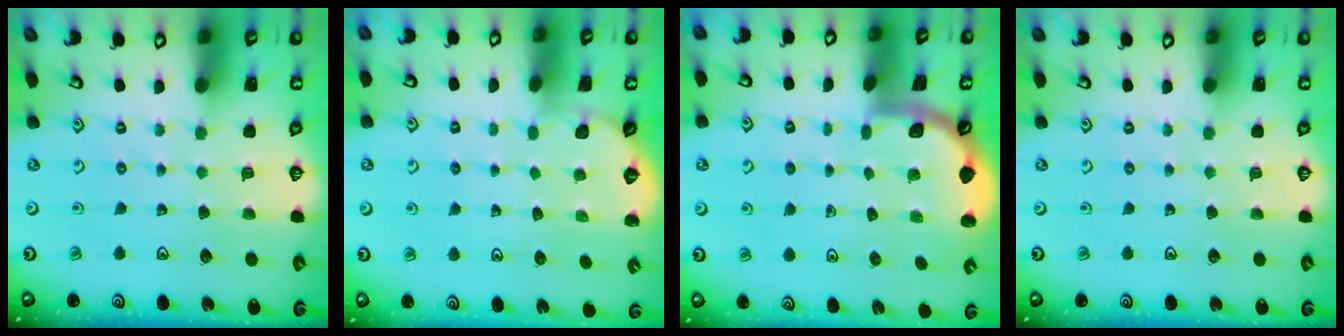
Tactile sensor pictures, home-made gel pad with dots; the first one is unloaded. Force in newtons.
{"total": 0.0}
{"total": 1.7, "press": 1.7, "slide": 0.1}
{"total": 0.0}